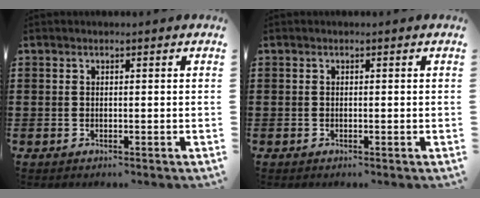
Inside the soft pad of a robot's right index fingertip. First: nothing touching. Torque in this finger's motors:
{"motor_torque": [0.24, 0.21, 0.00, 0.00]}